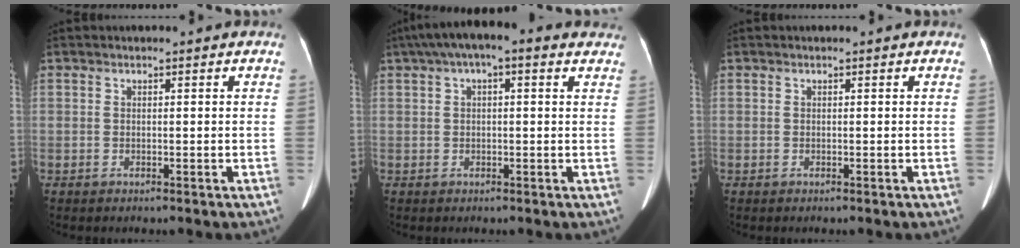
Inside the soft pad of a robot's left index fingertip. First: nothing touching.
{"total": 9.8, "force": [6.1, 3.1, 7.0], "torque": [-0.107, 0.051, 0.084]}
{"total": 0.0}